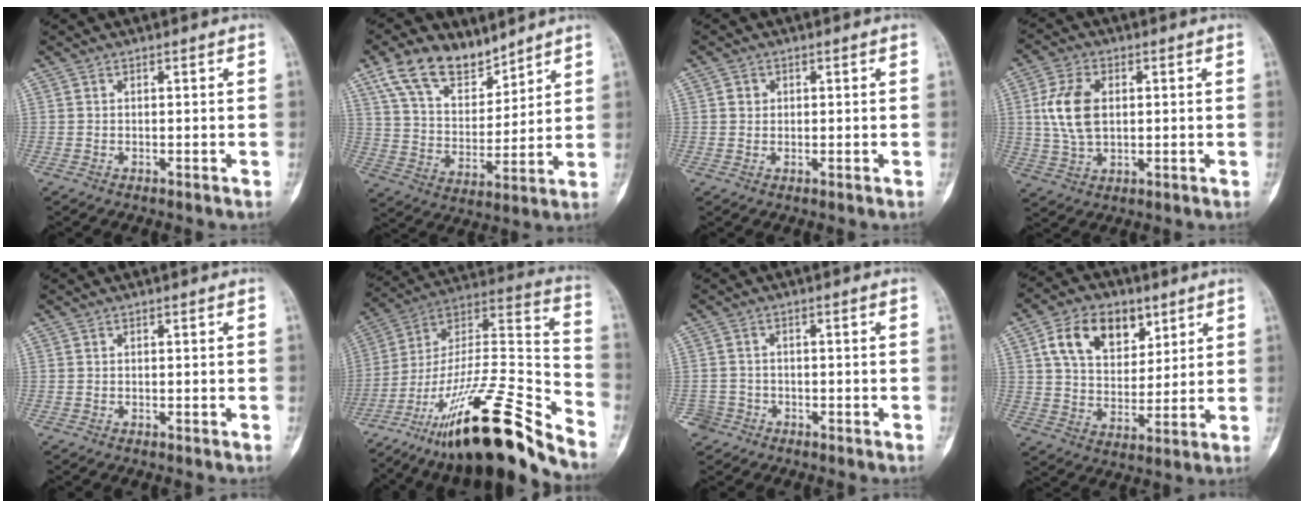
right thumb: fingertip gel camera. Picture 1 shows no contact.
{"total": 13.5, "force": [9.7, 7.0, 6.2], "torque": [-0.087, -0.048, 0.188]}
{"total": 1.6, "force": [0.5, 1.5, 0.4], "torque": [0.001, 0.001, 0.005]}
{"total": 9.5, "force": [1.3, 5.8, 7.3], "torque": [-0.148, 0.002, 0.031]}
{"total": 0.0}
{"total": 29.6, "force": [-20.8, 5.7, 20.2], "torque": [-0.304, 0.089, -0.353]}
{"total": 3.3, "force": [-1.9, 2.7, 0.0], "torque": [0.009, 0.015, -0.036]}
{"total": 13.4, "force": [6.1, 8.9, 8.0], "torque": [-0.100, -0.019, 0.112]}